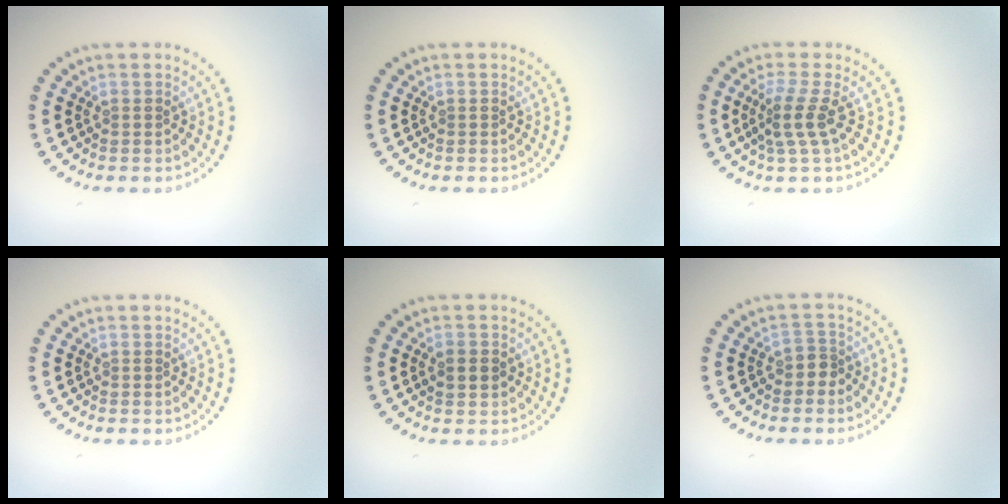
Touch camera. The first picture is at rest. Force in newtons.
{"total": 0.0}
{"total": 2.6, "press": 1.8, "slide": 1.9}
{"total": 0.0}
{"total": 1.6, "press": 1.6, "slide": 0.1}
{"total": 1.4, "press": 1.1, "slide": 0.9}